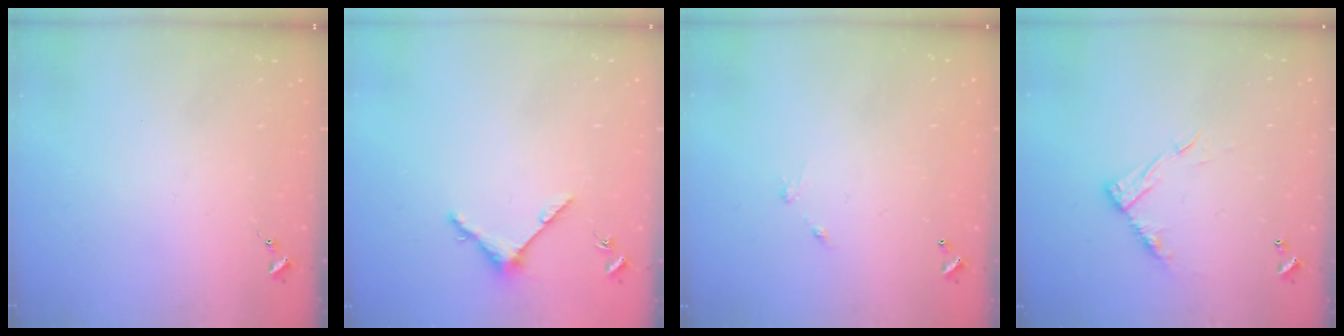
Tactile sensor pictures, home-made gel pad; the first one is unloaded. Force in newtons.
{"total": 4.8, "press": 4.8, "slide": 0.6}
{"total": 4.5, "press": 4.5, "slide": 0.3}
{"total": 10.6, "press": 10.6, "slide": 0.4}